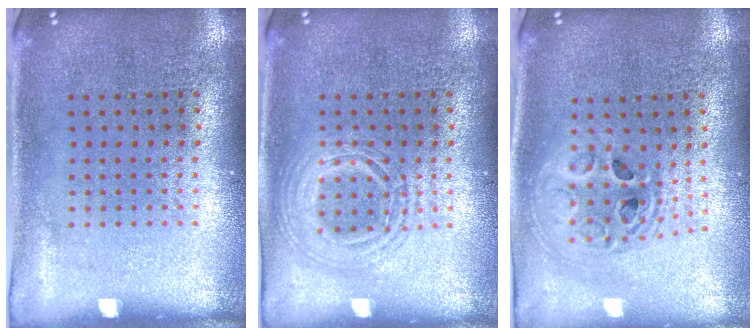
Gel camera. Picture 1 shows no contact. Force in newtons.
{"total": 2.5, "press": 2.5, "slide": 0.3}
{"total": 1.9, "press": 1.6, "slide": 1.1}